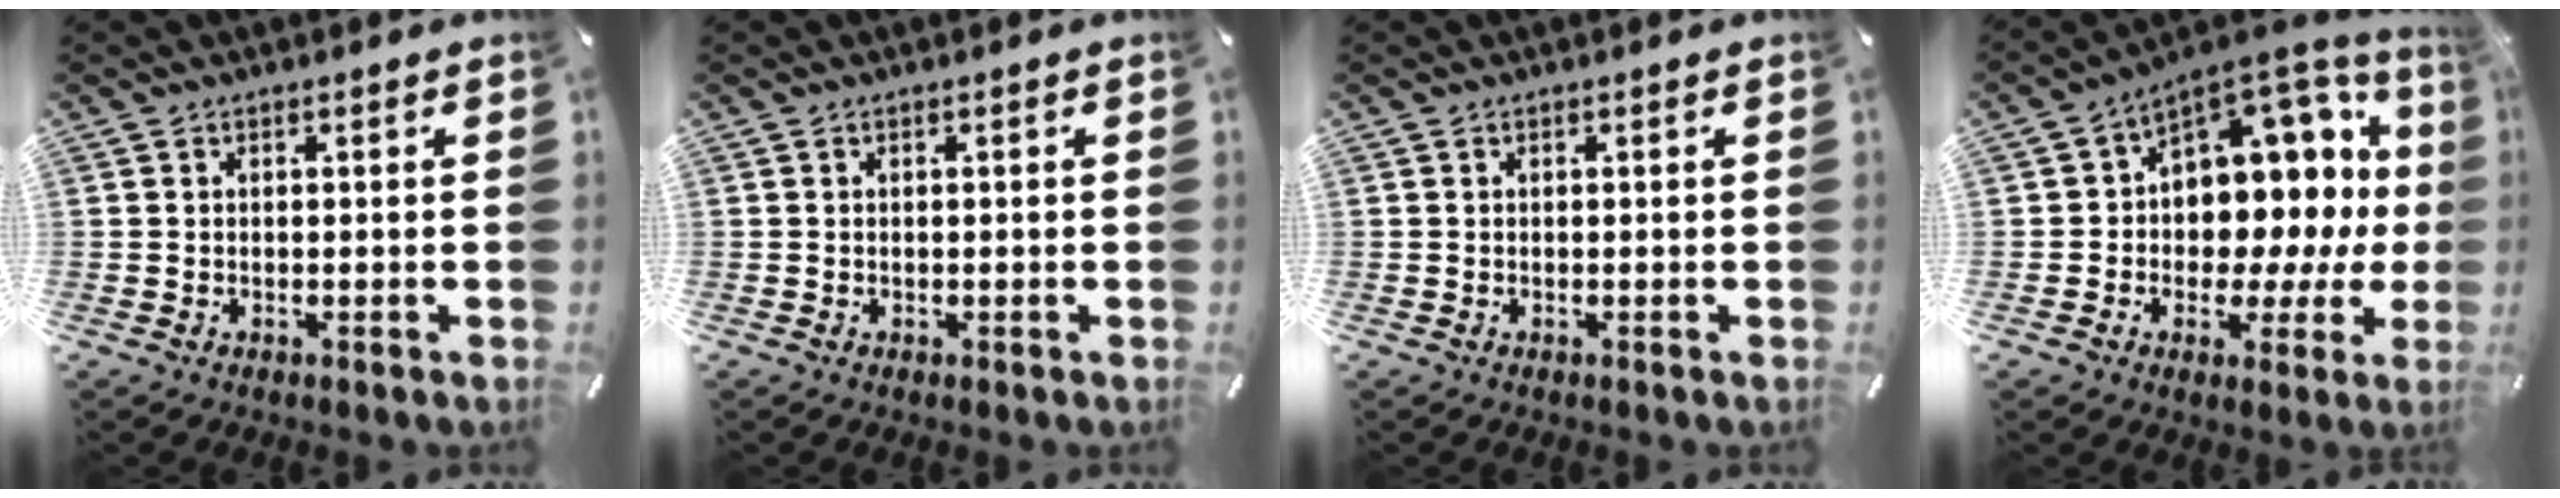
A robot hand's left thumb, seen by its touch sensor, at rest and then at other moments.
{"total": 0.0}
{"total": 0.0}
{"total": 10.8, "force": [3.0, 8.6, 5.9], "torque": [-0.058, -0.065, 0.050]}